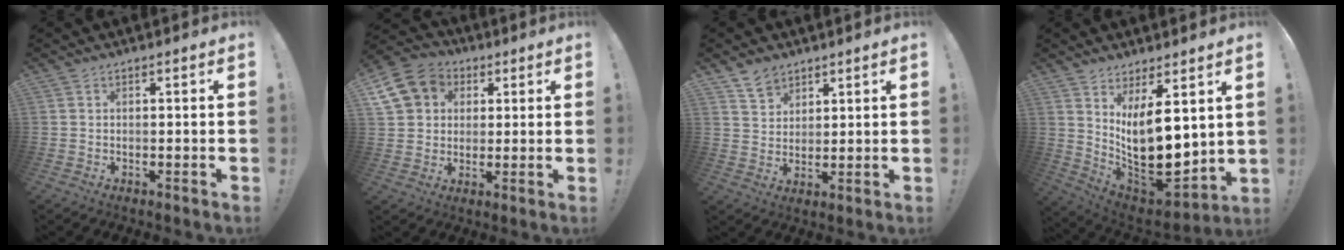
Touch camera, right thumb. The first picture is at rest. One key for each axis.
{"total": 12.0, "fx": 3.8, "fy": 10.4, "fz": 4.7, "tx": -0.072, "ty": -0.011, "tz": 0.079}
{"total": 6.2, "fx": 4.8, "fy": 3.8, "fz": 1.2, "tx": -0.019, "ty": -0.030, "tz": 0.092}
{"total": 15.9, "fx": 2.8, "fy": 7.9, "fz": 13.5, "tx": -0.221, "ty": -0.056, "tz": 0.060}